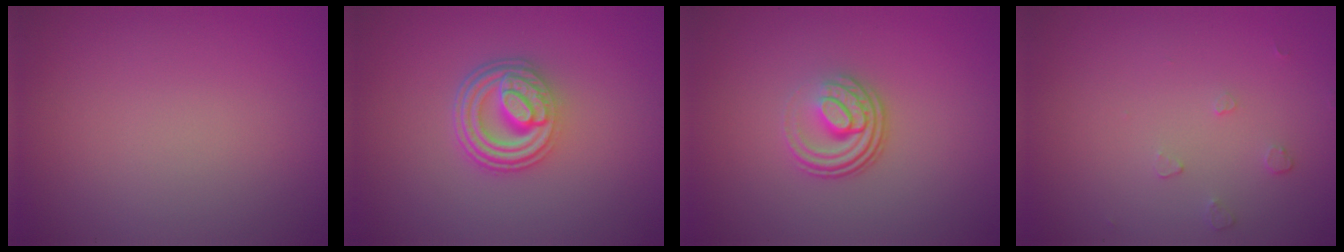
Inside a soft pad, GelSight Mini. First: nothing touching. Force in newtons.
{"total": 4.9, "press": 3.7, "slide": 3.1}
{"total": 3.7, "press": 2.5, "slide": 2.8}
{"total": 0.6, "press": 0.4, "slide": 0.5}